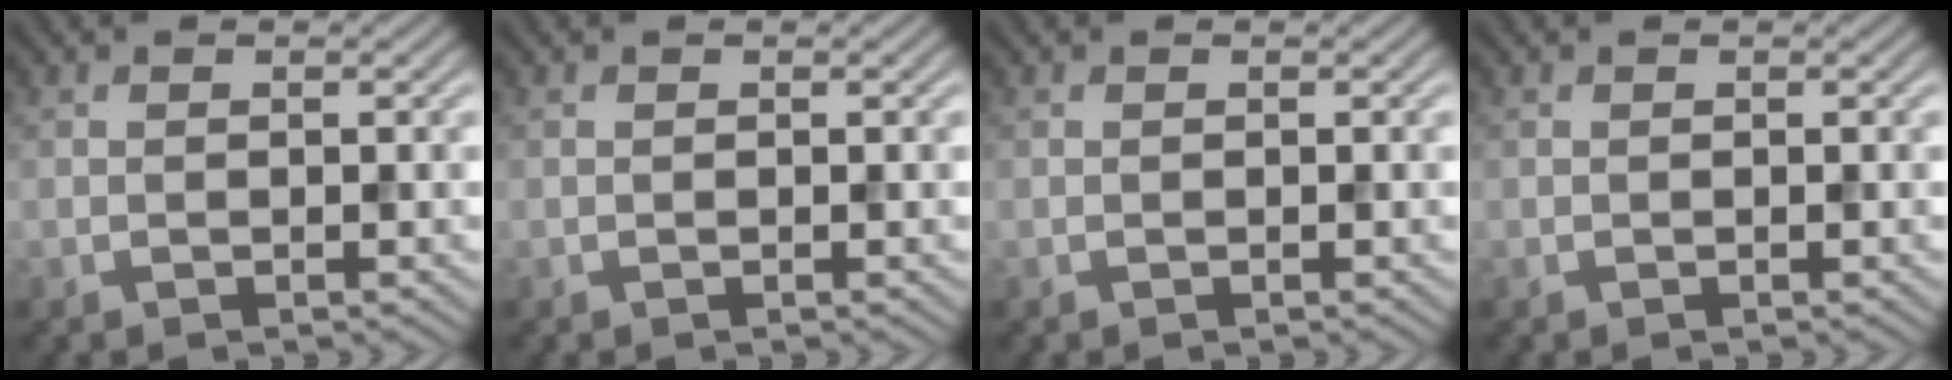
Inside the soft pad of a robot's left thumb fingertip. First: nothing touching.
{"total": 0.0}
{"total": 0.0}
{"total": 0.0}